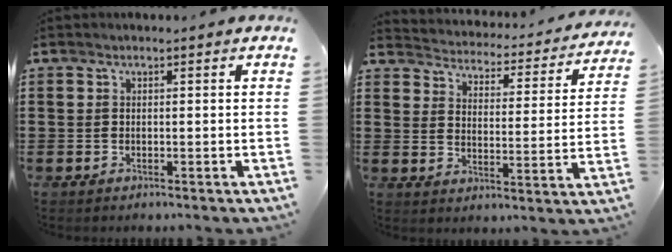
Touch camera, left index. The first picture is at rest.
{"total": 3.1, "force": [3.1, 0.1, -0.2], "torque": [-0.022, -0.033, 0.045]}